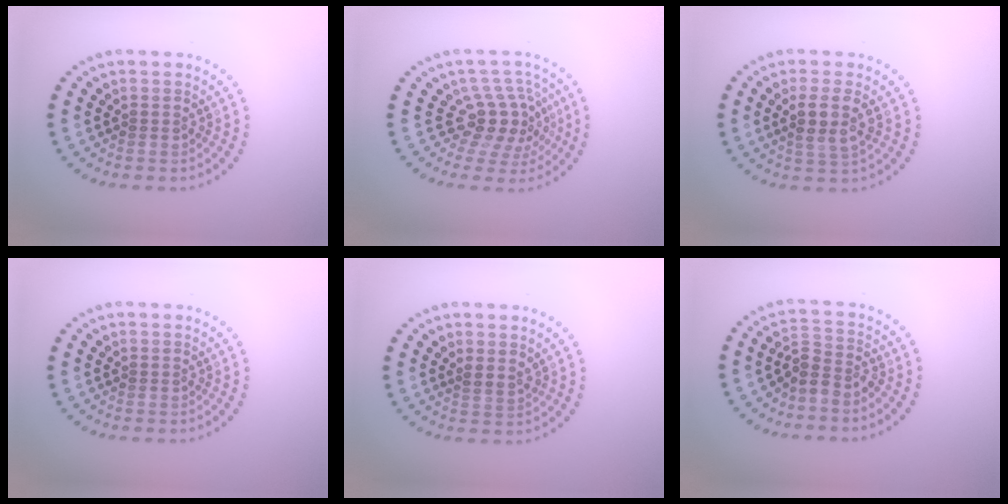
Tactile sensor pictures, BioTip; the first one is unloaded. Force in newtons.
{"total": 3.9, "press": 3.2, "slide": 2.3}
{"total": 2.9, "press": 2.6, "slide": 1.2}
{"total": 0.0}
{"total": 1.0, "press": 0.7, "slide": 0.6}
{"total": 2.5, "press": 1.9, "slide": 1.6}